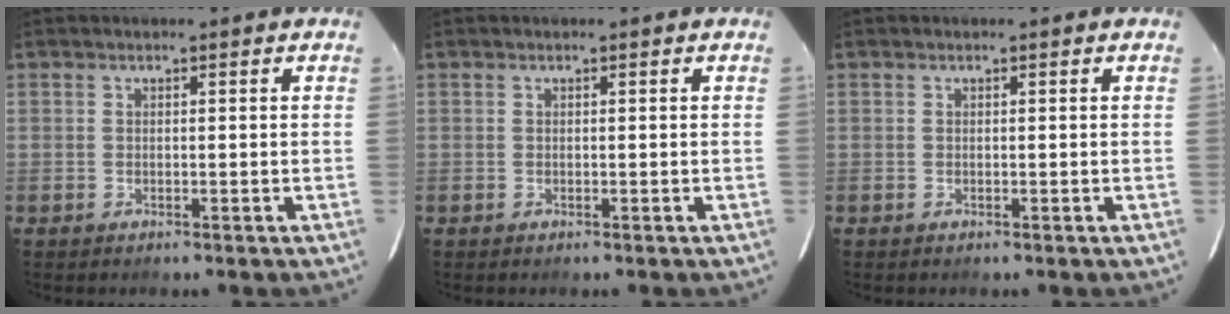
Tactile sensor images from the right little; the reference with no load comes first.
{"total": 0.0}
{"total": 0.0}